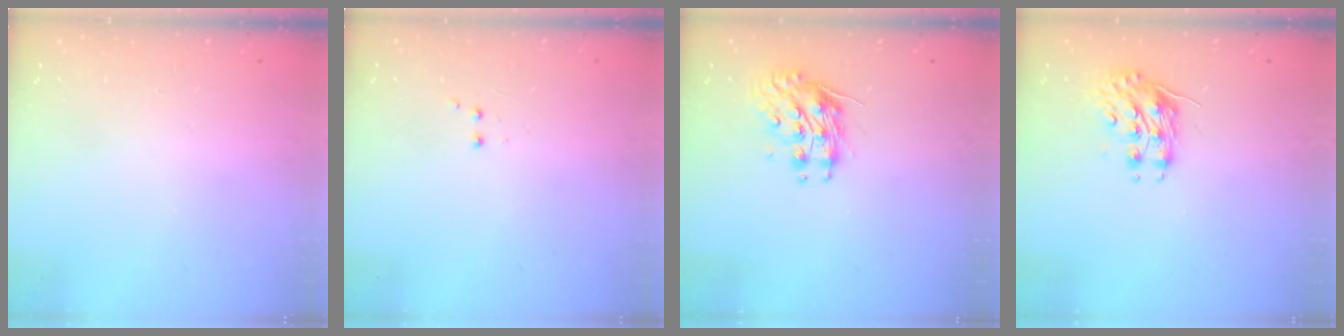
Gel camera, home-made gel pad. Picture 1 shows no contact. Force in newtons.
{"total": 2.0, "press": 1.8, "slide": 0.9}
{"total": 9.2, "press": 9.2, "slide": 0.2}
{"total": 8.2, "press": 8.2, "slide": 0.3}